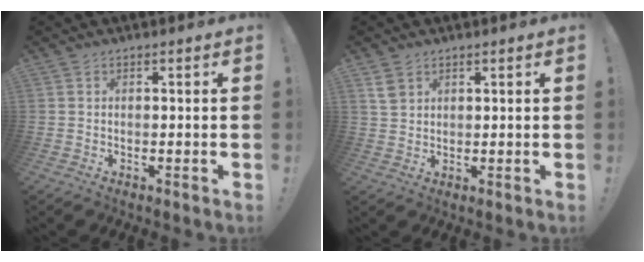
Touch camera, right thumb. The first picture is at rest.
{"total": 3.8, "force": [2.4, 2.4, 1.7], "torque": [-0.022, -0.011, 0.046]}